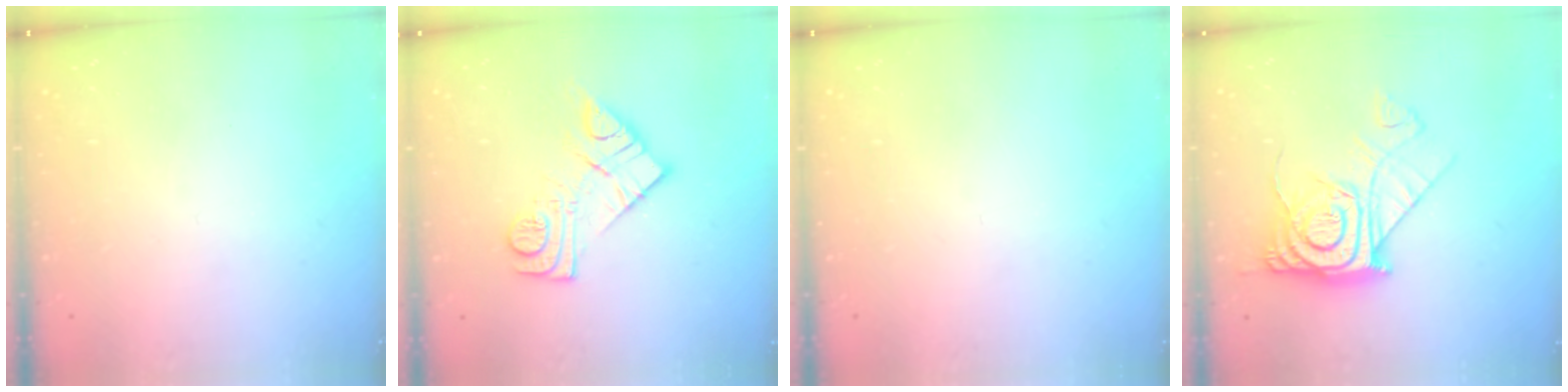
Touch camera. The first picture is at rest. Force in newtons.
{"total": 14.0, "press": 14.0, "slide": 0.9}
{"total": 0.0}
{"total": 15.1, "press": 15.0, "slide": 1.4}